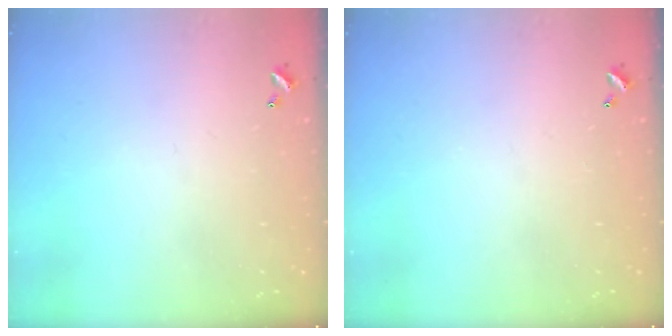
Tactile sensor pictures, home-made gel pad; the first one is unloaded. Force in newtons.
{"total": 0.0}